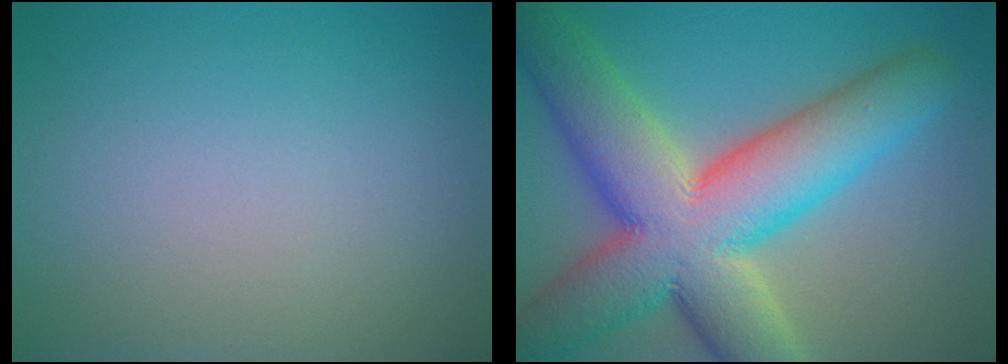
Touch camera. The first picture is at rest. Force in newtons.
{"total": 14.2, "press": 14.2, "slide": 1.1}